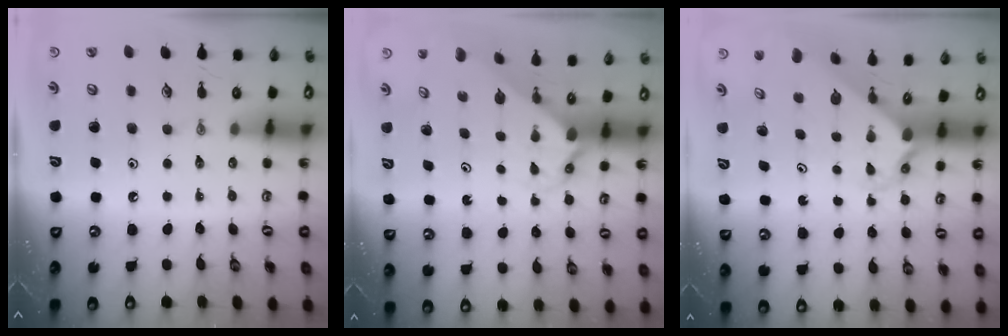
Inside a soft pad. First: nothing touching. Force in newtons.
{"total": 1.7, "press": 1.7, "slide": 0.2}
{"total": 2.3, "press": 2.3, "slide": 0.2}